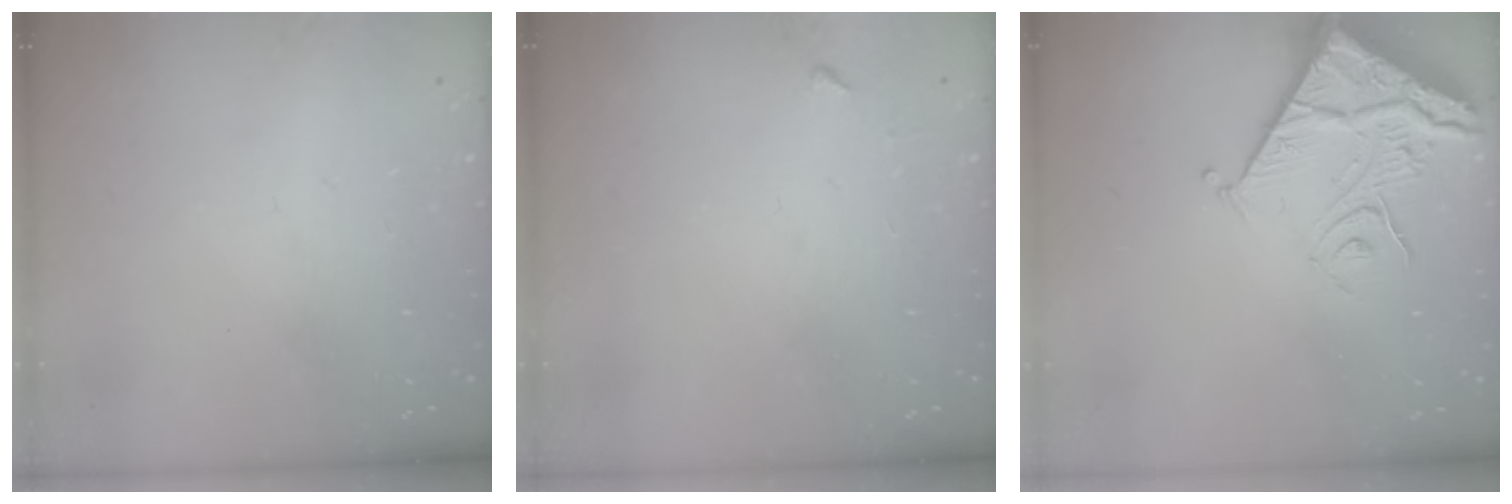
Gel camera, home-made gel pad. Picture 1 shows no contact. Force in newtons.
{"total": 3.2, "press": 3.2, "slide": 0.4}
{"total": 11.3, "press": 11.3, "slide": 1.4}